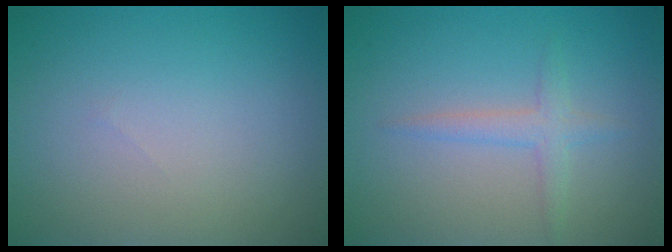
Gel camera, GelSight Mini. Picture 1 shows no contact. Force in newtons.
{"total": 1.9, "press": 1.9, "slide": 0.1}